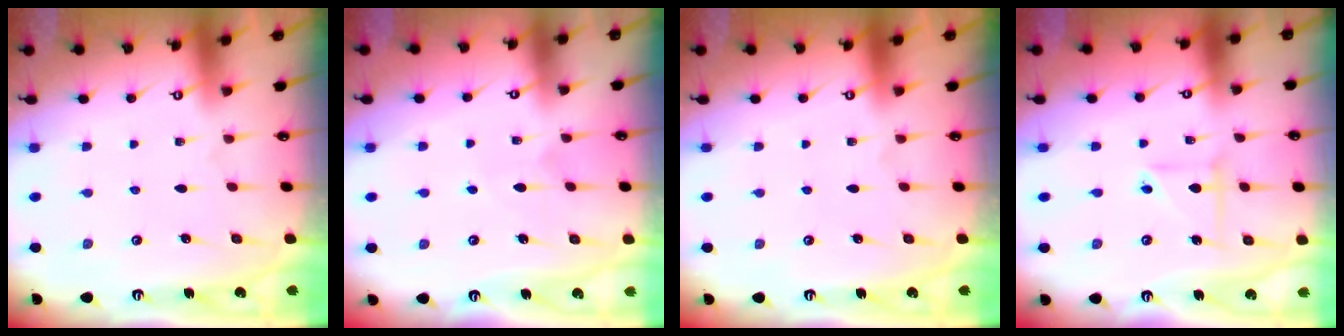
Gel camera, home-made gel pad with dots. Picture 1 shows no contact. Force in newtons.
{"total": 4.9, "press": 4.9, "slide": 0.6}
{"total": 0.0}
{"total": 4.3, "press": 4.2, "slide": 0.4}